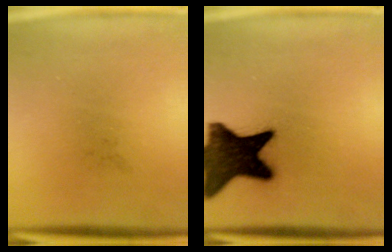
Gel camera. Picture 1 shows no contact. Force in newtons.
{"total": 17.7}